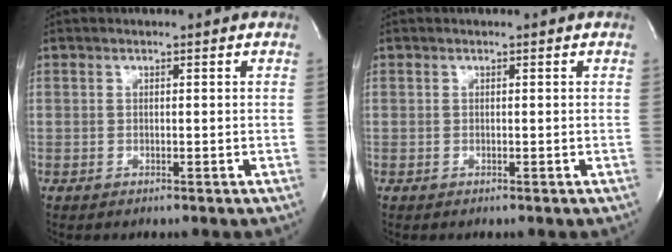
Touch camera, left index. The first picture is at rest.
{"total": 0.0}